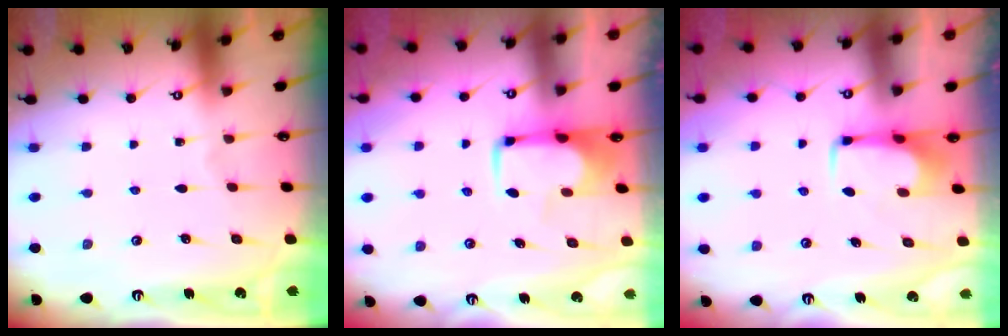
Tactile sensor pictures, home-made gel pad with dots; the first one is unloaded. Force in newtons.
{"total": 1.7, "press": 1.6, "slide": 0.5}
{"total": 1.6, "press": 1.5, "slide": 0.5}